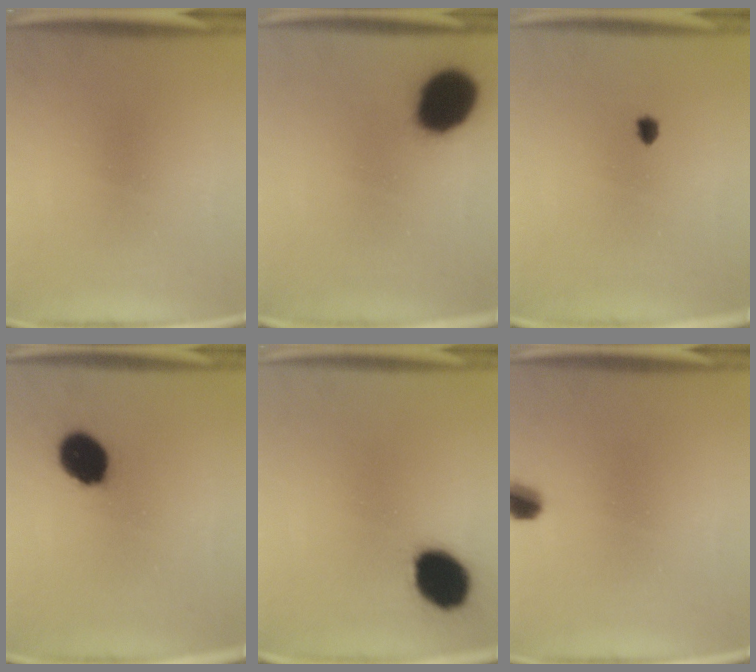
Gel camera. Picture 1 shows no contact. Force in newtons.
{"total": 16.4}
{"total": 1.1}
{"total": 11.1}
{"total": 14.1}
{"total": 3.7}